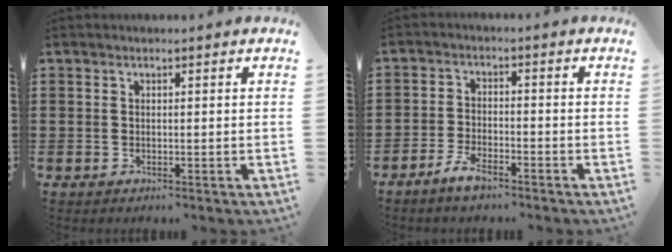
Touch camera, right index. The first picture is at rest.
{"total": 3.6, "force": [-3.0, 1.1, 1.6], "torque": [-0.041, 0.007, -0.063]}